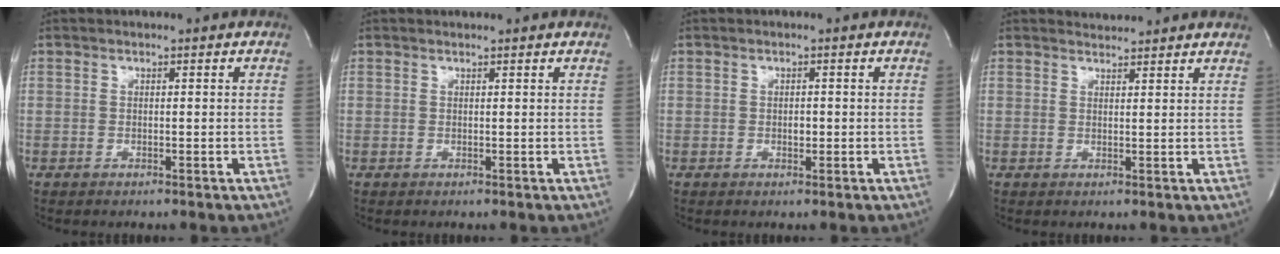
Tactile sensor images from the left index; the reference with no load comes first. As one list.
[{"total": 1.3, "force": [1.2, -0.2, 0.3], "torque": [-0.014, 0.004, 0.017]}, {"total": 1.1, "force": [-0.2, 0.6, 0.9], "torque": [-0.015, 0.001, -0.002]}, {"total": 2.7, "force": [2.7, 0.0, -0.1], "torque": [-0.008, 0.009, 0.036]}]